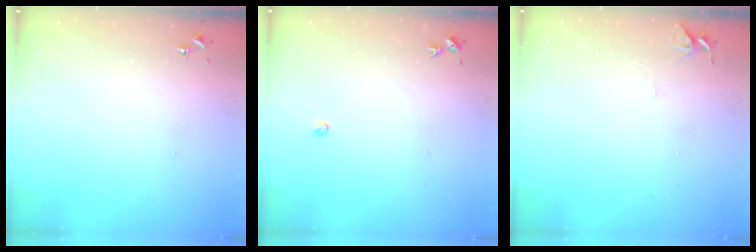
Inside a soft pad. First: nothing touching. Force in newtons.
{"total": 2.2, "press": 2.2, "slide": 0.3}
{"total": 5.2, "press": 5.1, "slide": 0.4}